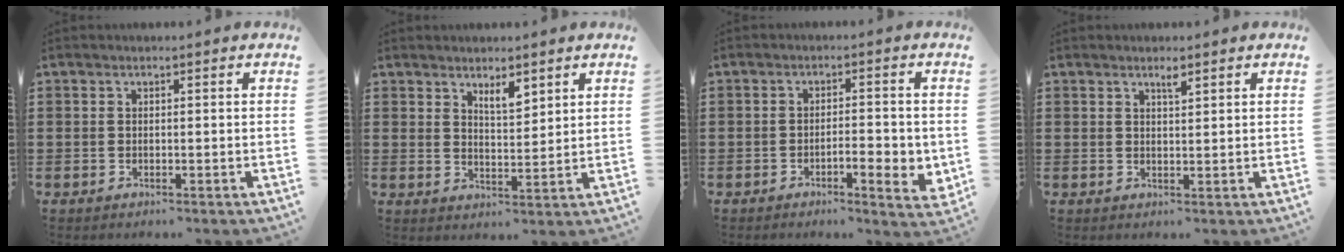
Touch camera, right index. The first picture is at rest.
{"total": 3.5, "force": [2.8, 1.1, 1.7], "torque": [-0.030, -0.004, 0.049]}
{"total": 4.5, "force": [-1.5, 1.5, 4.0], "torque": [-0.056, 0.001, -0.027]}
{"total": 1.5, "force": [1.2, 0.3, 1.0], "torque": [-0.013, -0.001, 0.018]}